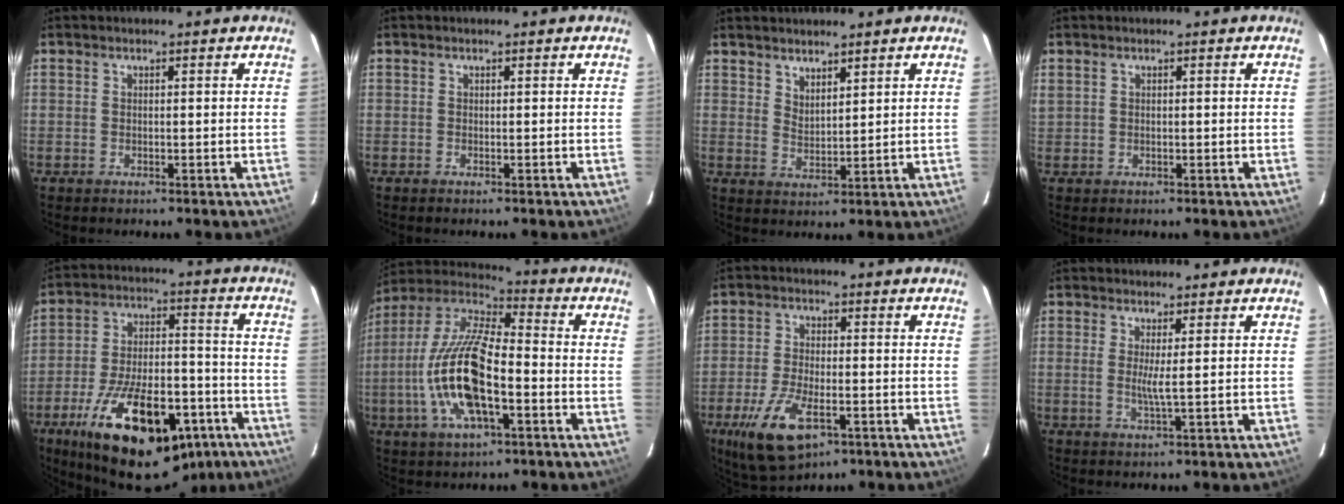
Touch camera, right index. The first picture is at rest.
{"total": 0.0}
{"total": 3.5, "force": [3.1, 1.1, 1.4], "torque": [-0.022, -0.004, 0.054]}
{"total": 1.3, "force": [0.2, 1.1, 0.6], "torque": [-0.011, 0.001, 0.005]}
{"total": 26.6, "force": [-15.8, 11.7, 17.9], "torque": [-0.307, -0.007, -0.225]}
{"total": 18.4, "force": [-5.0, 6.6, 16.4], "torque": [-0.336, -0.006, -0.101]}
{"total": 12.0, "force": [-5.8, 5.3, 9.1], "torque": [-0.199, -0.022, -0.101]}
{"total": 2.5, "force": [0.3, -0.5, 2.4], "torque": [-0.046, -0.009, 0.003]}